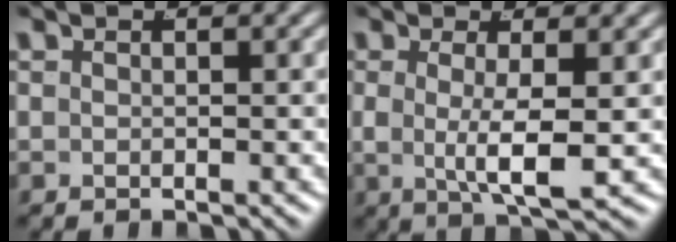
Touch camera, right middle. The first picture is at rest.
{"total": 5.0, "force": [0.0, 1.7, 4.7], "torque": [-0.094, -0.017, 0.006]}